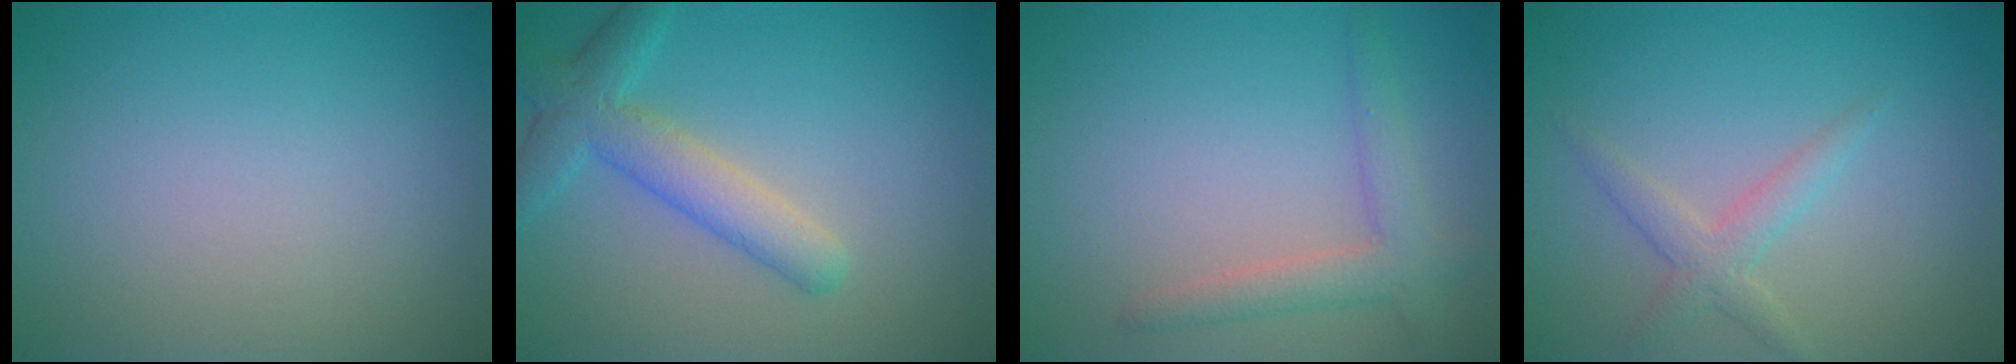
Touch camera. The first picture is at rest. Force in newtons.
{"total": 4.2, "press": 4.2, "slide": 0.1}
{"total": 2.7, "press": 2.7, "slide": 0.2}
{"total": 2.1, "press": 2.1, "slide": 0.1}